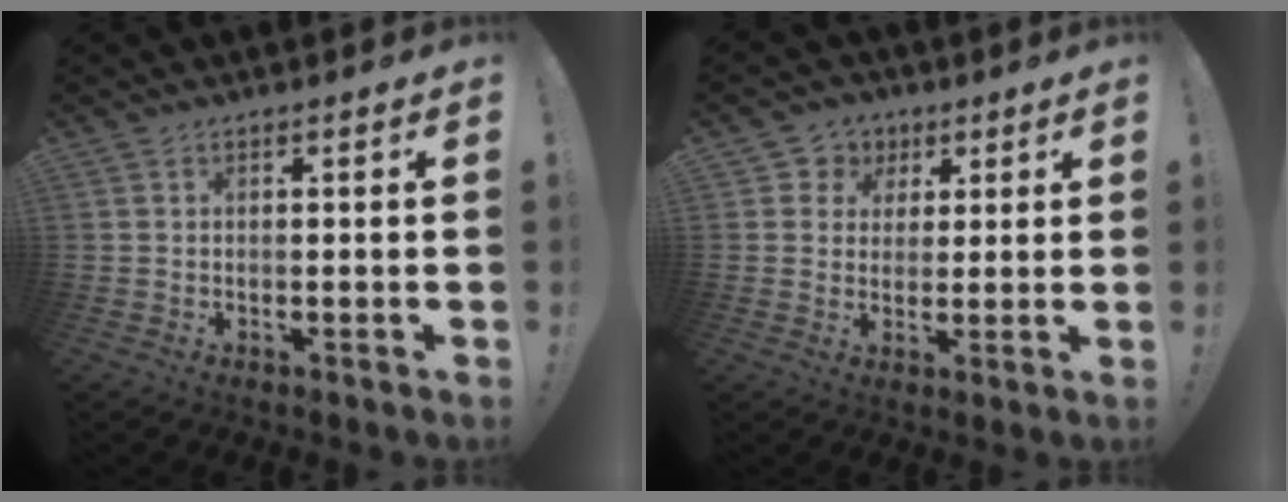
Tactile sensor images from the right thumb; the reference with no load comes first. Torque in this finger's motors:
{"motor_torque": [-0.17, 0.27, 0.40, -0.13, -0.01]}